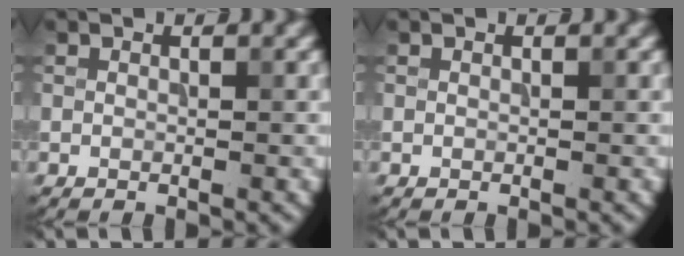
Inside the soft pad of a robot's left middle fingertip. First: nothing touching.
{"total": 0.0}